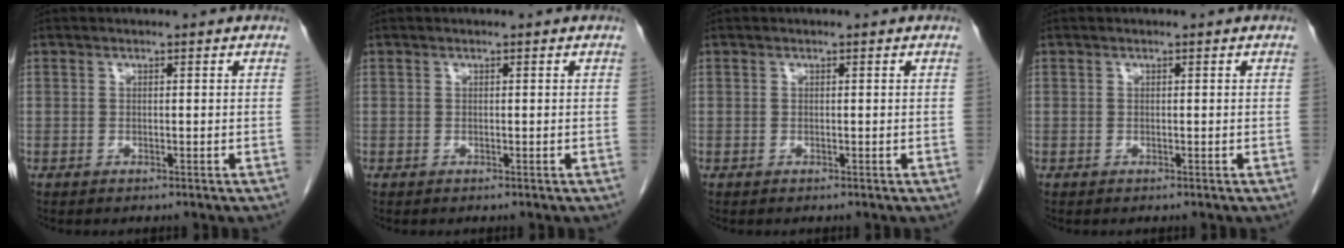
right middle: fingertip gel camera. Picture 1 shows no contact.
{"total": 0.0}
{"total": 0.0}
{"total": 0.0}